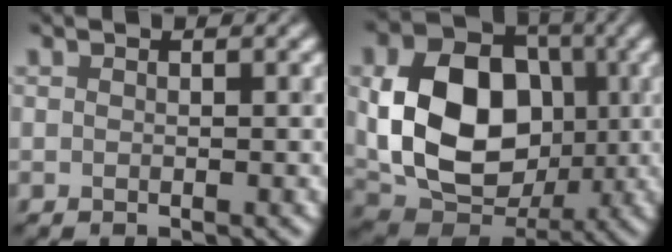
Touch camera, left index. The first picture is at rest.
{"total": 11.0, "force": [0.0, 8.3, 7.2], "torque": [-0.132, -0.006, 0.005]}